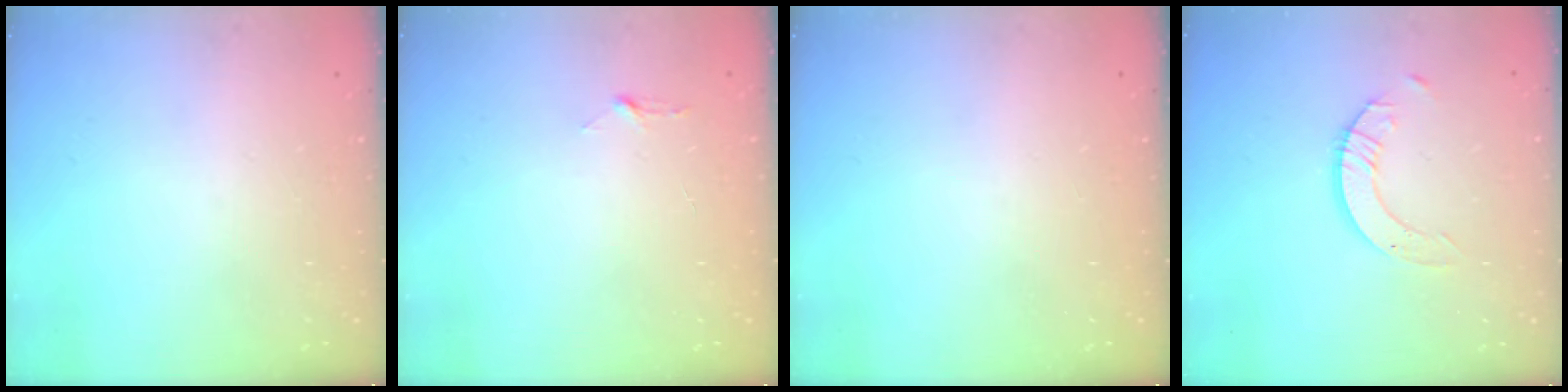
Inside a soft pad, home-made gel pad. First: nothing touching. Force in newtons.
{"total": 2.9, "press": 2.9, "slide": 0.3}
{"total": 0.0}
{"total": 3.5, "press": 3.4, "slide": 0.4}